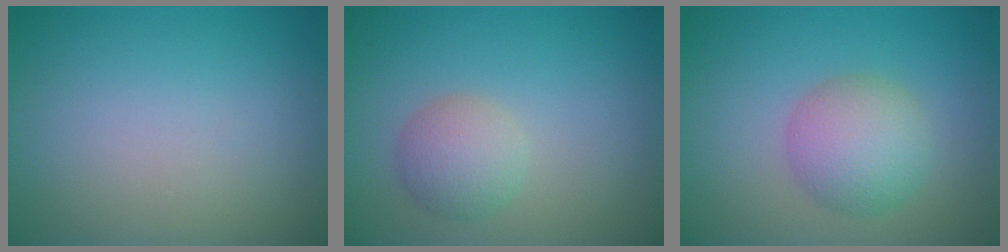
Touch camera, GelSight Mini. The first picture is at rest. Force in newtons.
{"total": 2.7, "press": 2.7, "slide": 0.2}
{"total": 4.4, "press": 4.4, "slide": 0.0}